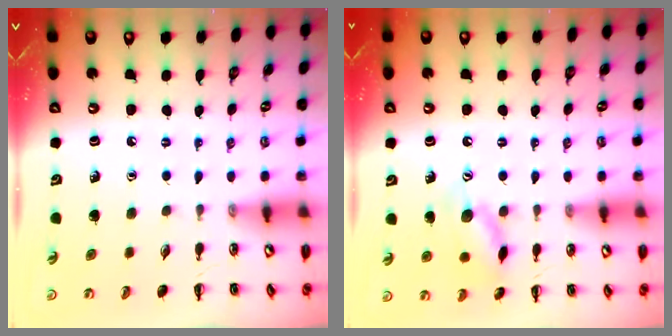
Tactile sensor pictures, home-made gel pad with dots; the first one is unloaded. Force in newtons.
{"total": 11.1, "press": 11.1, "slide": 0.5}